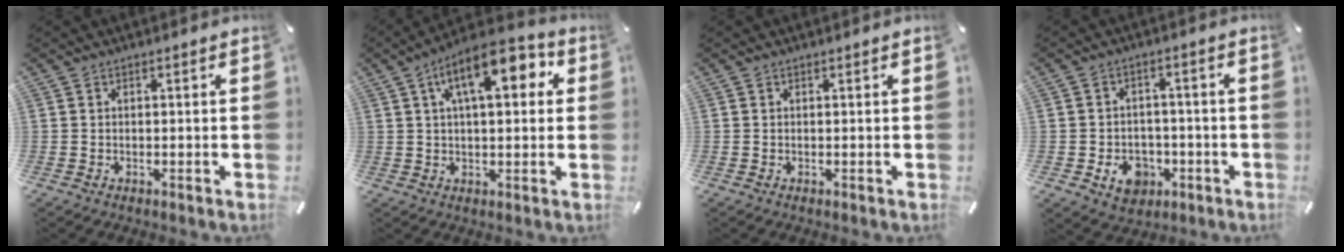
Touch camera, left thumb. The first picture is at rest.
{"total": 13.4, "force": [4.8, 6.0, 11.0], "torque": [-0.163, -0.002, 0.076]}
{"total": 0.0}
{"total": 7.8, "force": [-2.9, 6.1, 3.9], "torque": [-0.074, 0.019, -0.050]}